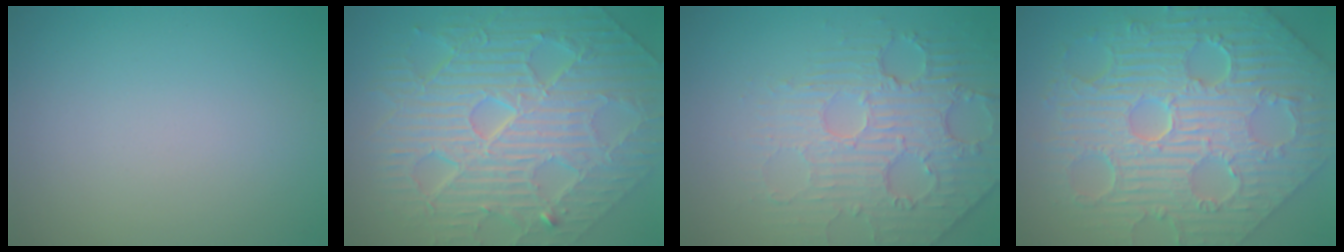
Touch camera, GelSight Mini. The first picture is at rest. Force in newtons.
{"total": 11.7, "press": 7.6, "slide": 8.8}
{"total": 4.3, "press": 4.0, "slide": 1.6}
{"total": 12.0, "press": 8.0, "slide": 8.9}